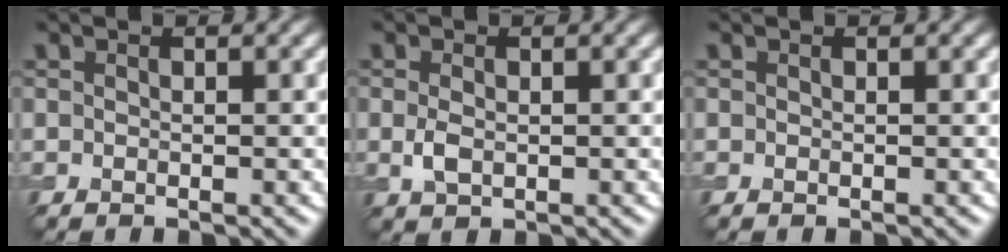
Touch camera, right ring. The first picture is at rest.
{"total": 1.7, "force": [-0.1, 1.1, 1.3], "torque": [-0.032, -0.002, 0.000]}
{"total": 0.0}